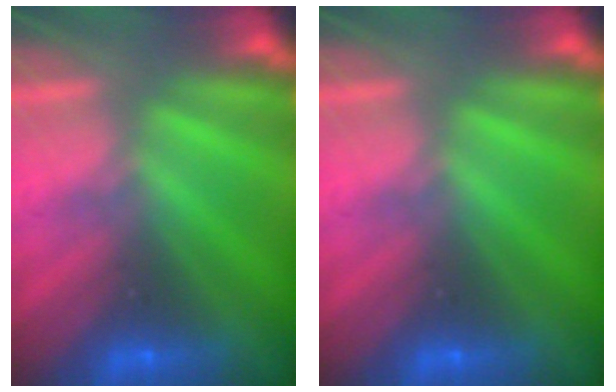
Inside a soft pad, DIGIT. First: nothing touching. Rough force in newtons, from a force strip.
{"total": 0.0}